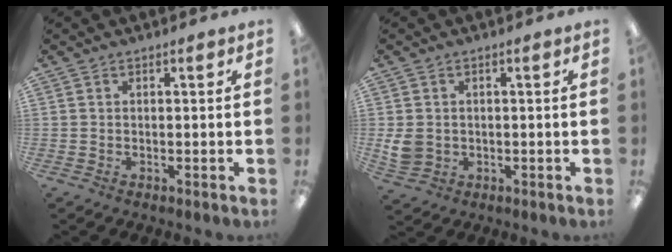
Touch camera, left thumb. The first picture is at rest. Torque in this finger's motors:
{"motor_torque": [-0.37, 0.57, 0.35, -0.27, 0.05]}